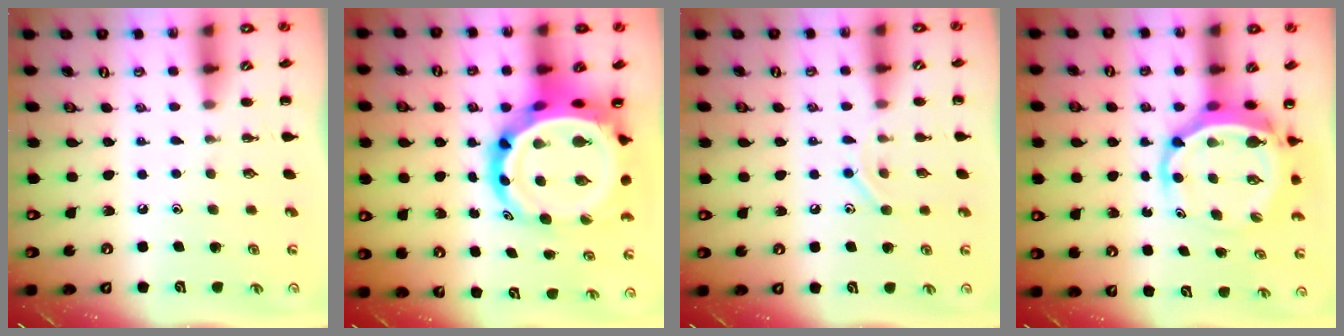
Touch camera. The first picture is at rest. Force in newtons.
{"total": 16.0, "press": 15.5, "slide": 4.1}
{"total": 8.0, "press": 7.8, "slide": 1.5}
{"total": 7.0, "press": 6.7, "slide": 2.2}